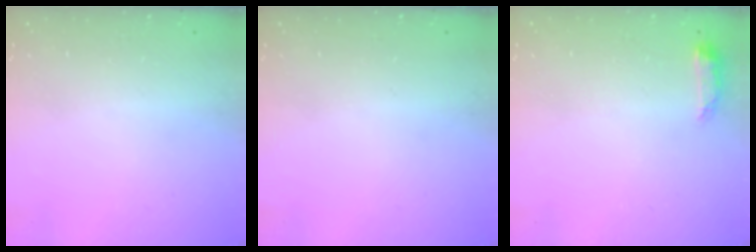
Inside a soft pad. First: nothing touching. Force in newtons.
{"total": 0.0}
{"total": 6.6, "press": 6.6, "slide": 0.6}